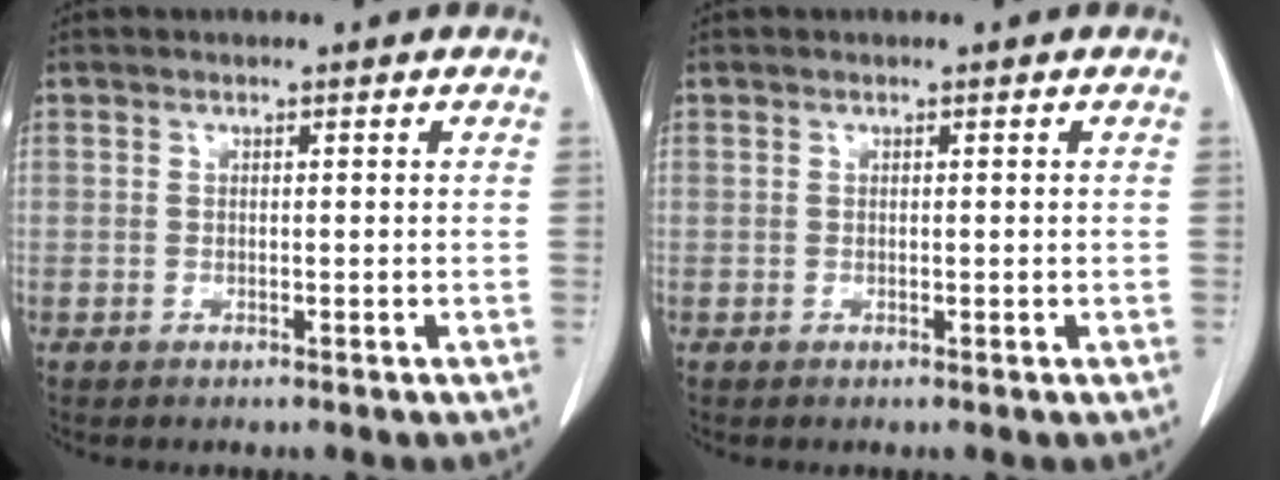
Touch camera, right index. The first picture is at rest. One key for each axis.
{"total": 0.0}